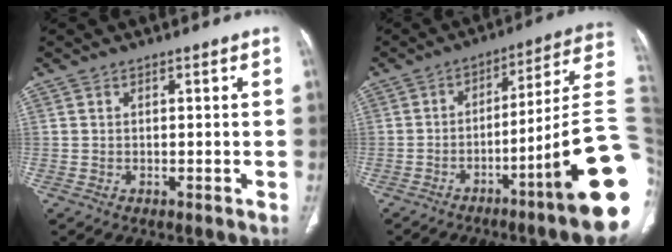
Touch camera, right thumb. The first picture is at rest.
{"total": 20.7, "force": [-6.1, 0.8, 19.8], "torque": [-0.208, 0.033, -0.094]}